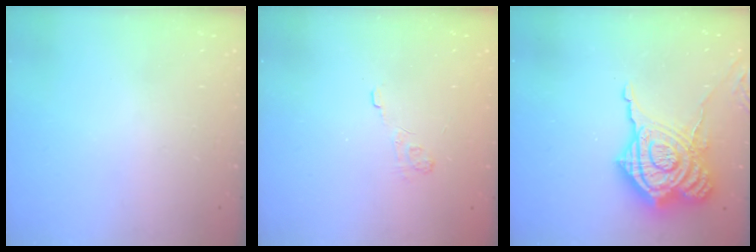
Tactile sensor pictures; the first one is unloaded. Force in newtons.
{"total": 2.9, "press": 2.4, "slide": 1.5}
{"total": 21.6, "press": 21.5, "slide": 1.9}